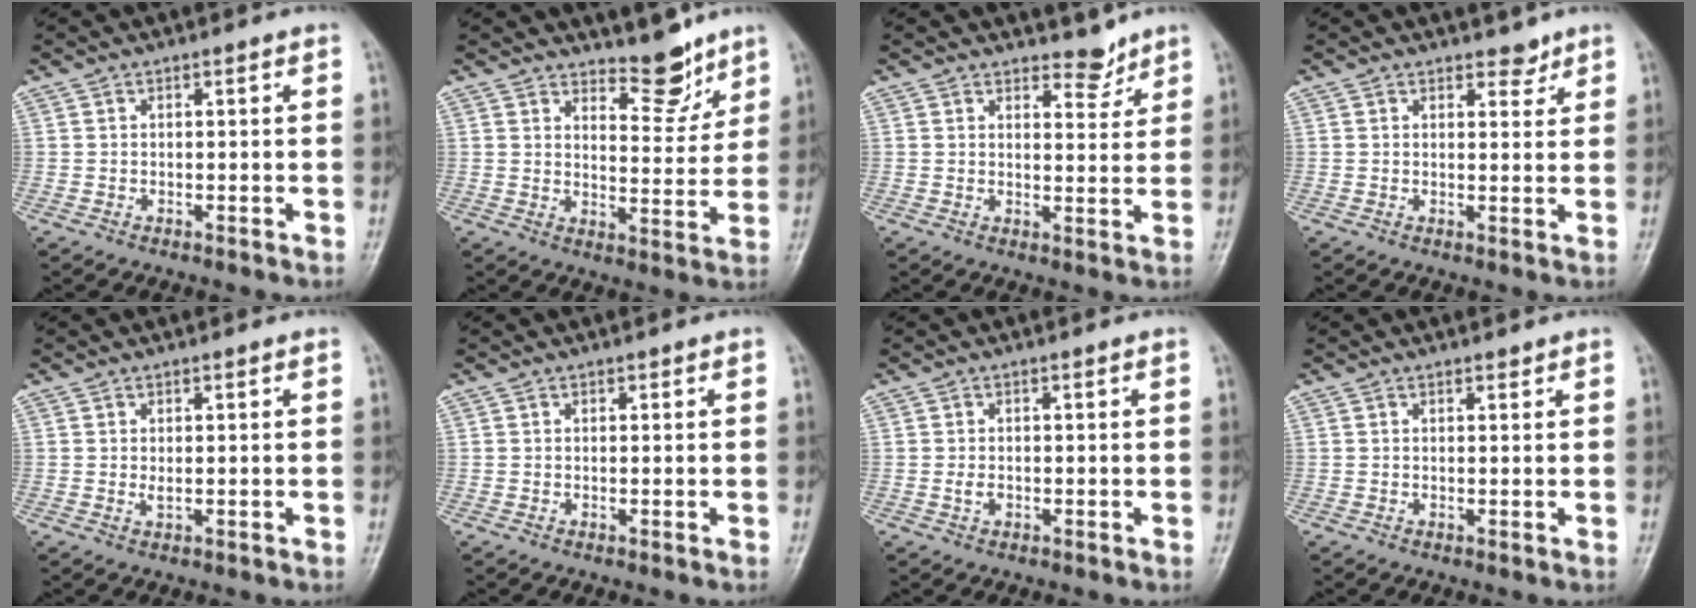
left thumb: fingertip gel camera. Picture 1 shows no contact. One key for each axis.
{"total": 7.5, "fx": 6.2, "fy": 2.8, "fz": 3.0, "tx": -0.016, "ty": -0.055, "tz": 0.100}
{"total": 4.0, "fx": 3.5, "fy": 1.7, "fz": 0.9, "tx": 0.010, "ty": -0.029, "tz": 0.052}
{"total": 2.6, "fx": 2.1, "fy": 1.3, "fz": 0.7, "tx": 0.007, "ty": -0.015, "tz": 0.028}
{"total": 1.2, "fx": 0.6, "fy": 0.5, "fz": 0.9, "tx": -0.014, "ty": -0.006, "tz": 0.013}
{"total": 0.5, "fx": 0.5, "fy": 0.3, "fz": 0.0, "tx": 0.000, "ty": -0.003, "tz": 0.005}
{"total": 1.3, "fx": 0.0, "fy": 0.9, "fz": 0.9, "tx": -0.016, "ty": -0.001, "tz": 0.002}
{"total": 1.0, "fx": 0.9, "fy": 0.4, "fz": 0.2, "tx": -0.001, "ty": -0.007, "tz": 0.012}